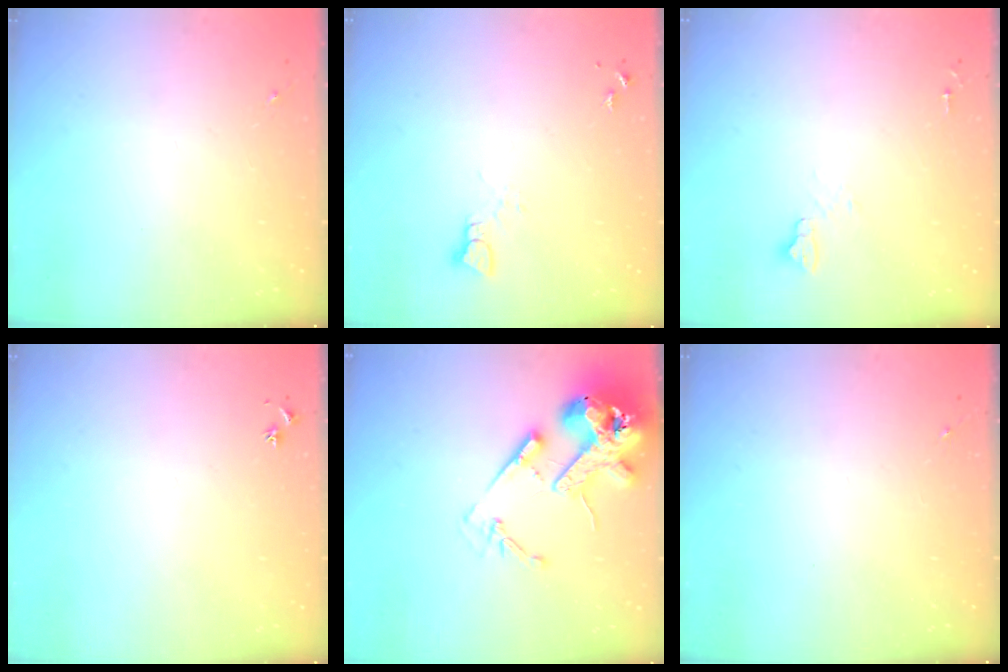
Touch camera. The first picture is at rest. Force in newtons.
{"total": 2.5, "press": 2.5, "slide": 0.1}
{"total": 4.8, "press": 4.8, "slide": 0.6}
{"total": 2.9, "press": 2.8, "slide": 0.3}
{"total": 17.7, "press": 17.5, "slide": 2.4}
{"total": 0.0}